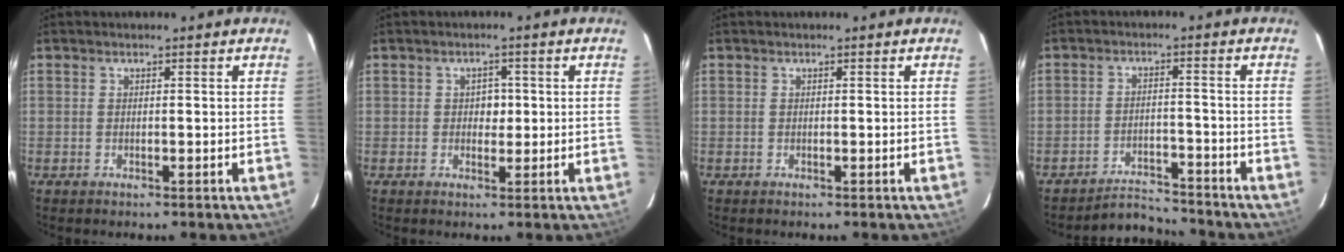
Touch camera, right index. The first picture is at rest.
{"total": 2.3, "force": [0.1, 1.6, 1.6], "torque": [-0.019, 0.002, 0.002]}
{"total": 0.0}
{"total": 5.2, "force": [-5.1, 0.7, -0.7], "torque": [0.010, 0.004, -0.081]}